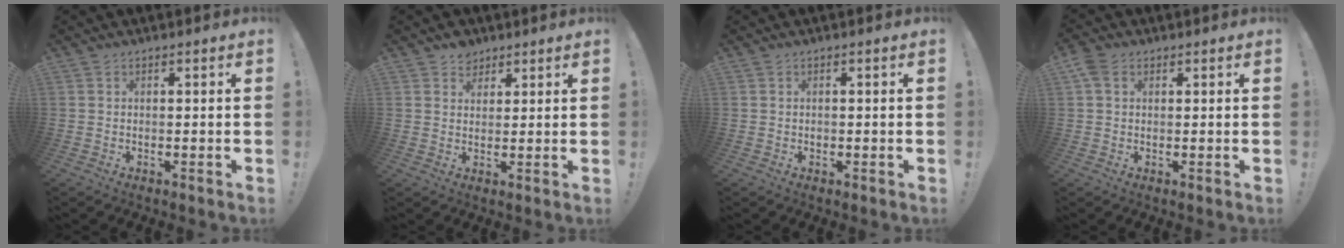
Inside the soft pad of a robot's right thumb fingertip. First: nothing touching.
{"total": 4.0, "force": [2.8, 2.8, 0.4], "torque": [0.001, -0.017, 0.052]}
{"total": 0.6, "force": [-0.3, 0.6, 0.1], "torque": [-0.006, 0.004, -0.005]}
{"total": 3.7, "force": [1.6, 2.6, 2.2], "torque": [-0.040, 0.002, 0.032]}